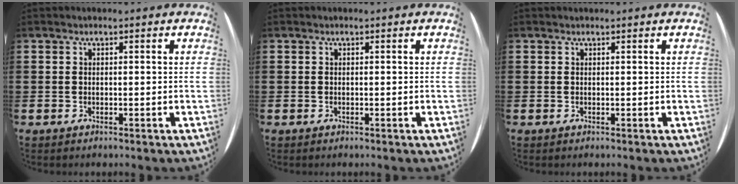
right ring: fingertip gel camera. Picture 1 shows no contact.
{"total": 0.0}
{"total": 0.0}